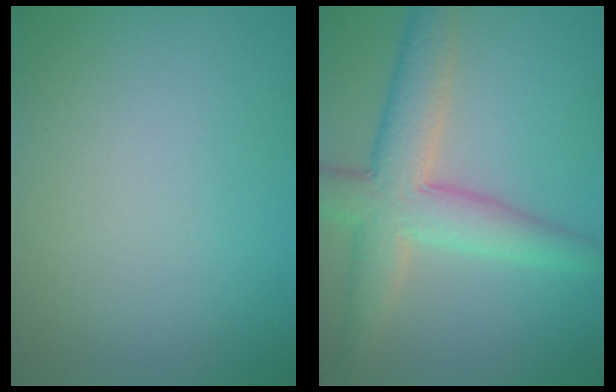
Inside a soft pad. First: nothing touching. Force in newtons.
{"total": 6.5, "press": 6.4, "slide": 0.4}